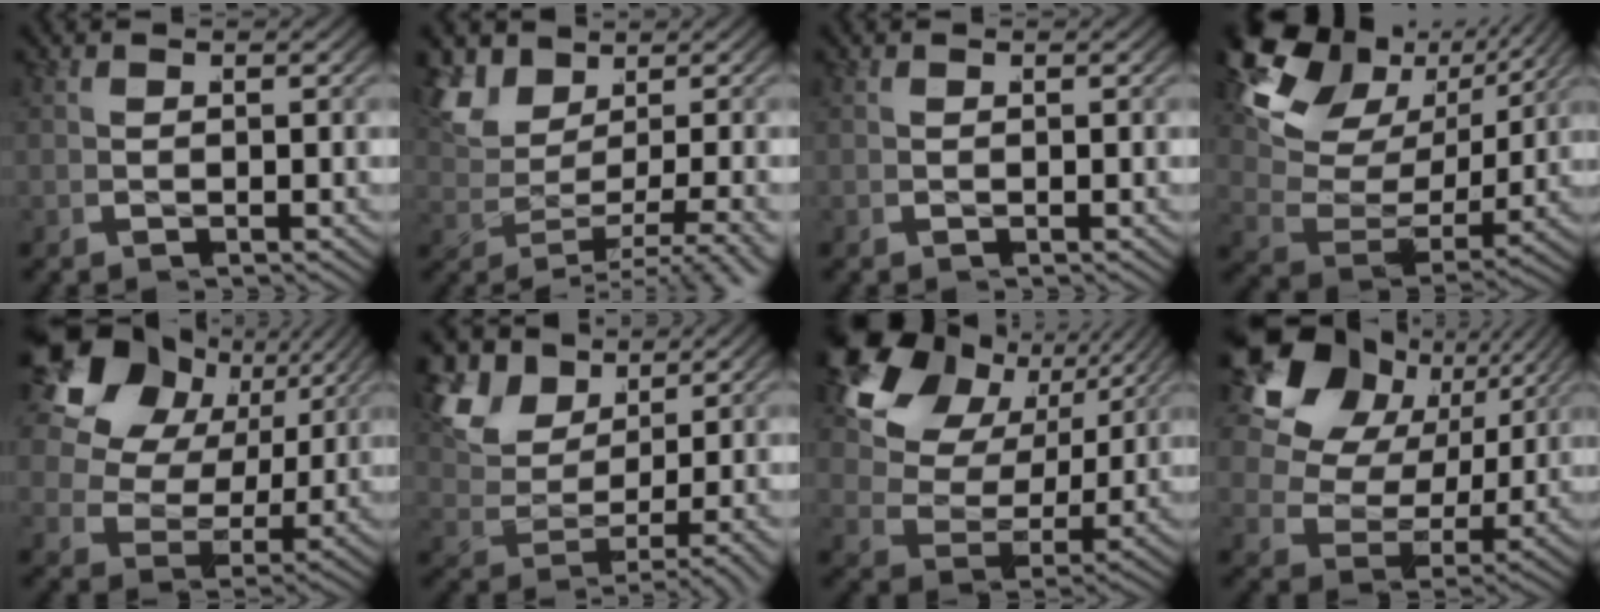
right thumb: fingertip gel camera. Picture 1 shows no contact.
{"total": 3.8, "force": [-0.4, 2.3, 3.0], "torque": [-0.058, -0.011, 0.005]}
{"total": 0.0}
{"total": 10.5, "force": [3.7, 6.6, 7.2], "torque": [-0.147, -0.005, 0.050]}
{"total": 10.1, "force": [3.1, 7.3, 6.3], "torque": [-0.144, -0.012, 0.047]}
{"total": 5.0, "force": [1.5, 3.5, 3.3], "torque": [-0.075, -0.006, 0.031]}
{"total": 12.2, "force": [3.6, 9.0, 7.4], "torque": [-0.155, -0.002, 0.042]}
{"total": 11.7, "force": [3.4, 8.5, 7.3], "torque": [-0.162, -0.009, 0.046]}